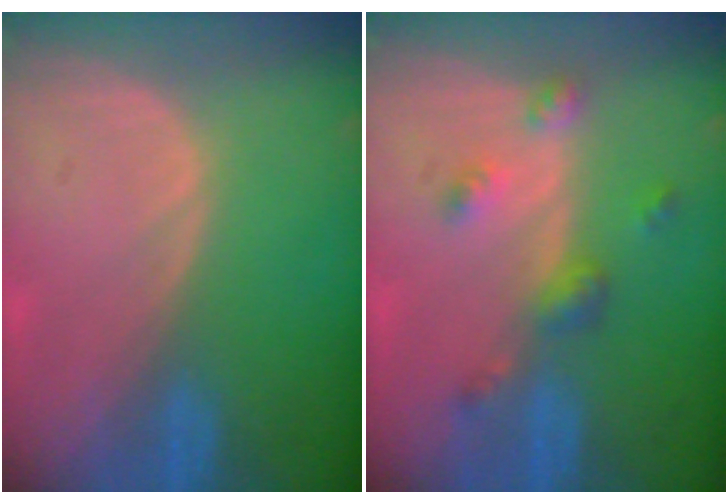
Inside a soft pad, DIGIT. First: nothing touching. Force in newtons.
{"total": 4.8, "press": 4.3, "slide": 2.3}